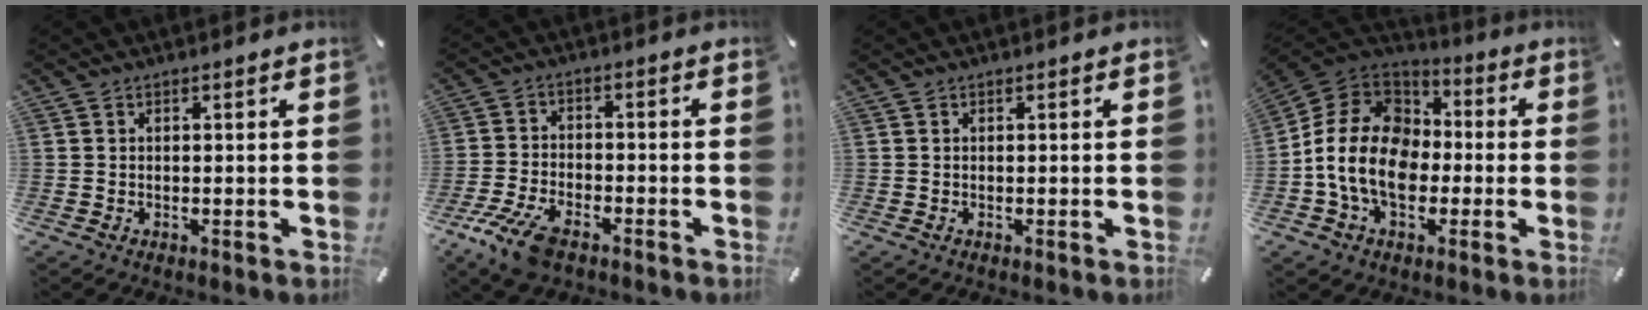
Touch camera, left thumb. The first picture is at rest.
{"total": 8.8, "force": [-5.7, 3.9, 5.4], "torque": [-0.130, 0.013, -0.111]}
{"total": 0.0}
{"total": 16.5, "force": [-4.2, 12.7, 9.7], "torque": [-0.206, 0.038, -0.077]}